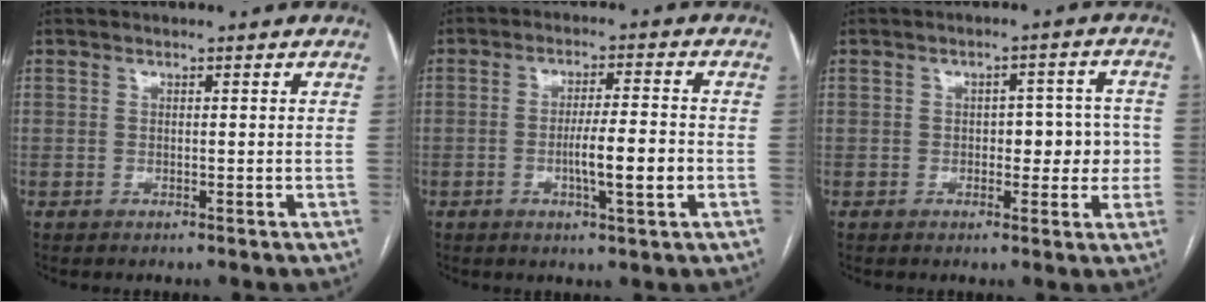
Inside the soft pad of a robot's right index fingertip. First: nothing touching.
{"total": 6.7, "force": [-1.7, 0.4, 6.5], "torque": [-0.111, -0.001, -0.025]}
{"total": 5.8, "force": [-0.5, 3.2, 4.8], "torque": [-0.049, 0.022, -0.002]}